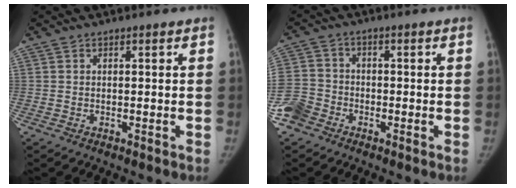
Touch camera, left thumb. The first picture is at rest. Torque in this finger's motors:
{"motor_torque": [1.03, 1.16, 0.00, 0.10, 0.03]}